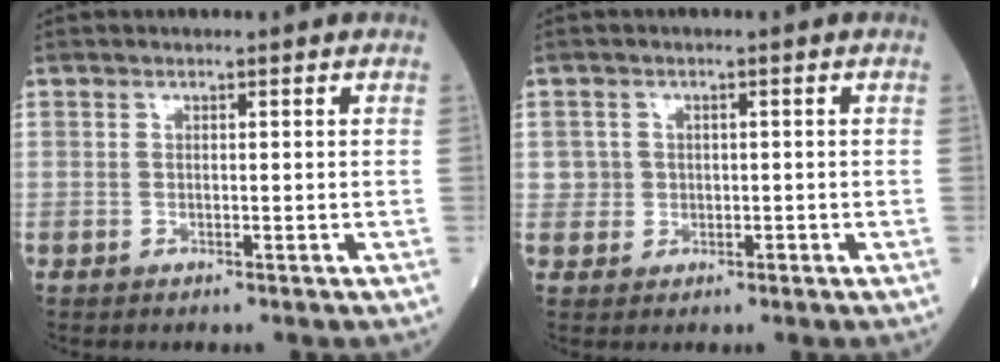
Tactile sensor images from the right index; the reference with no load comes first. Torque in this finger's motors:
{"motor_torque": [0.30, 0.03, 0.01, -0.01]}